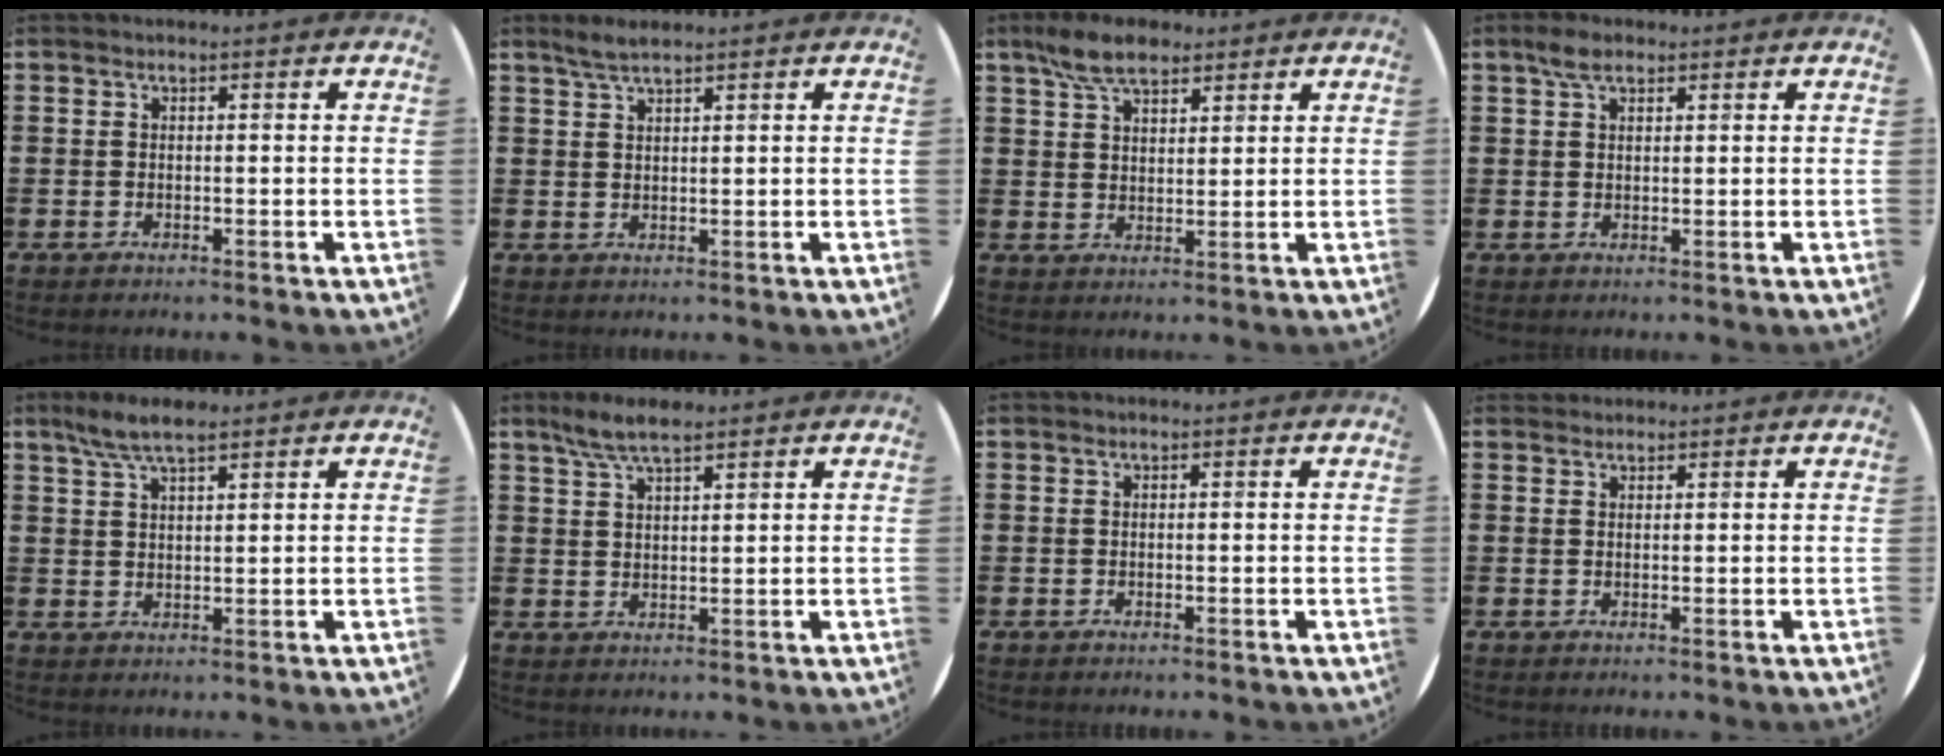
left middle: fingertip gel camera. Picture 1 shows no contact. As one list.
[{"total": 2.3, "force": [2.0, 0.2, 1.2], "torque": [-0.025, 0.003, 0.035]}, {"total": 6.5, "force": [5.0, 2.7, 3.1], "torque": [-0.075, 0.003, 0.094]}, {"total": 3.0, "force": [2.0, 1.4, 1.7], "torque": [-0.030, 0.005, 0.034]}, {"total": 5.0, "force": [3.9, 1.2, 2.9], "torque": [-0.066, 0.001, 0.069]}, {"total": 4.9, "force": [3.8, 1.1, 2.8], "torque": [-0.063, 0.000, 0.069]}, {"total": 0.0}, {"total": 0.9, "force": [0.9, 0.3, -0.1], "torque": [0.001, 0.002, 0.018]}]